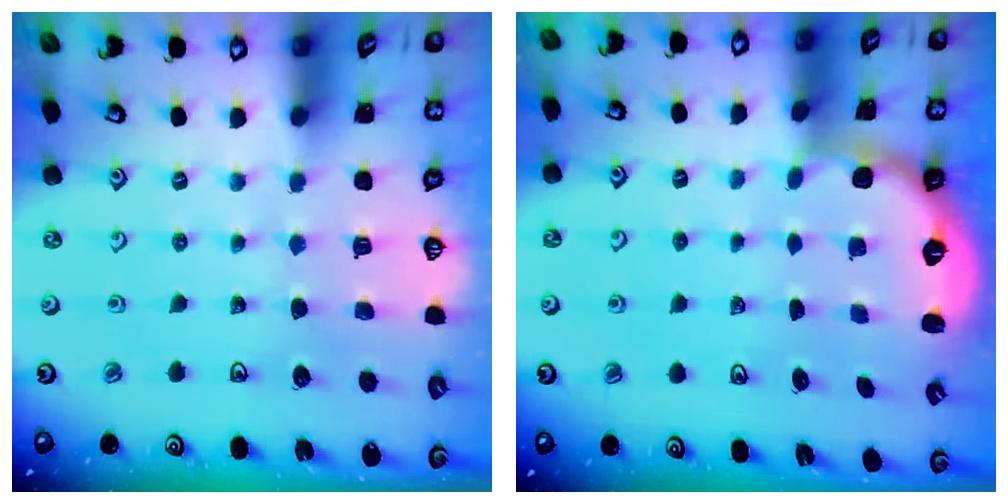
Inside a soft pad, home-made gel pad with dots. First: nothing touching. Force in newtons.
{"total": 3.5, "press": 2.8, "slide": 2.2}